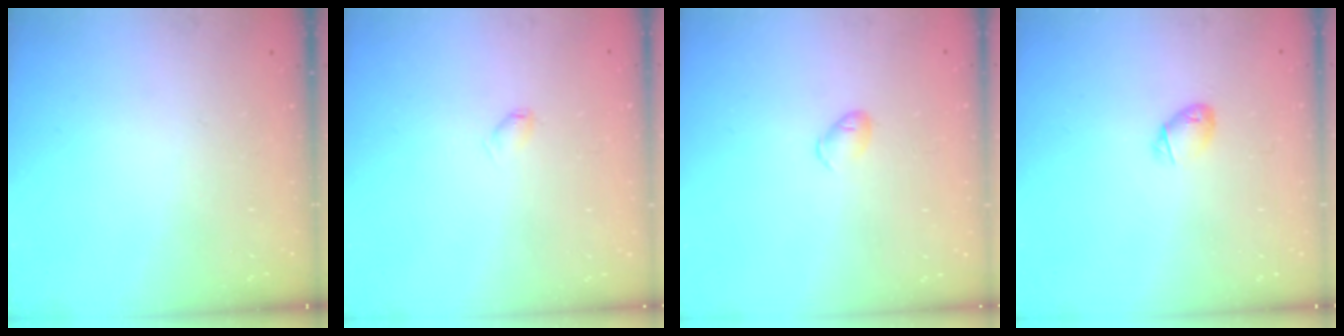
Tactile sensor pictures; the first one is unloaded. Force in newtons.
{"total": 3.1, "press": 3.1, "slide": 0.5}
{"total": 4.8, "press": 4.8, "slide": 0.7}
{"total": 4.2, "press": 4.1, "slide": 0.7}